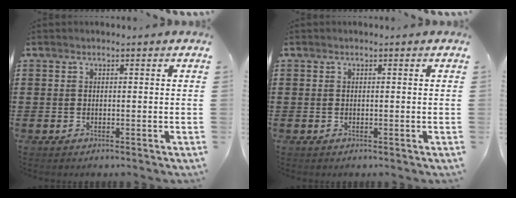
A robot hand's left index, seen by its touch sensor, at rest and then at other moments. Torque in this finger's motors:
{"motor_torque": [-0.02, 0.01, -0.02, 0.00]}